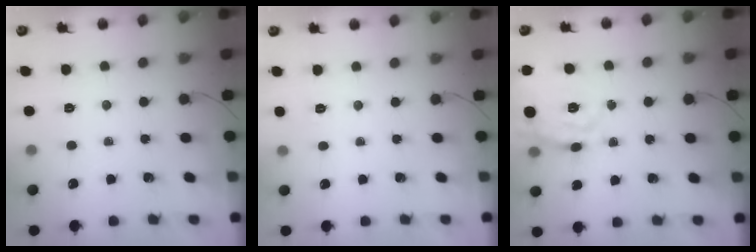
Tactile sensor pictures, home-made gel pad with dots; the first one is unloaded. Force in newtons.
{"total": 6.7, "press": 6.4, "slide": 1.9}
{"total": 14.1, "press": 14.1, "slide": 0.9}